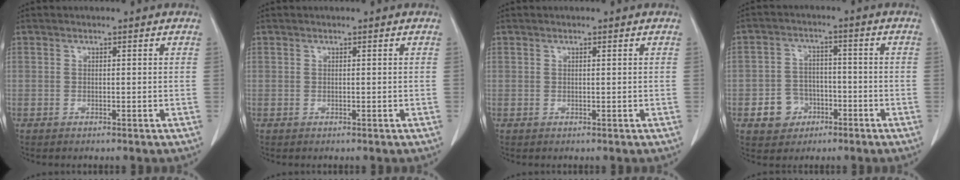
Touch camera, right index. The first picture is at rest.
{"total": 0.0}
{"total": 0.6, "force": [0.1, 0.2, 0.5], "torque": [-0.014, 0.002, 0.005]}
{"total": 6.6, "force": [-2.8, 5.6, 2.1], "torque": [-0.043, 0.021, -0.035]}